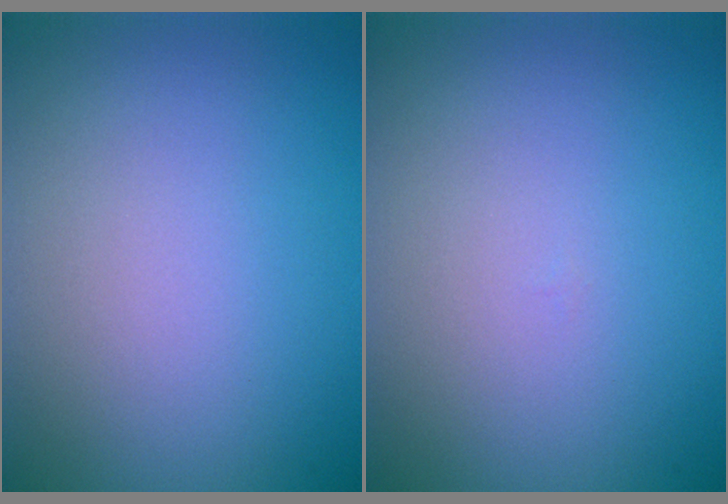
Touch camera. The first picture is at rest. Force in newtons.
{"total": 0.0}